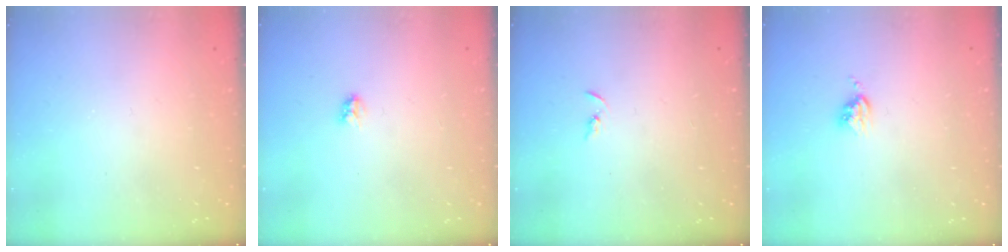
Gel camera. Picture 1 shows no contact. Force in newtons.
{"total": 2.9, "press": 2.9, "slide": 0.3}
{"total": 2.4, "press": 2.3, "slide": 0.2}
{"total": 3.8, "press": 3.8, "slide": 0.5}